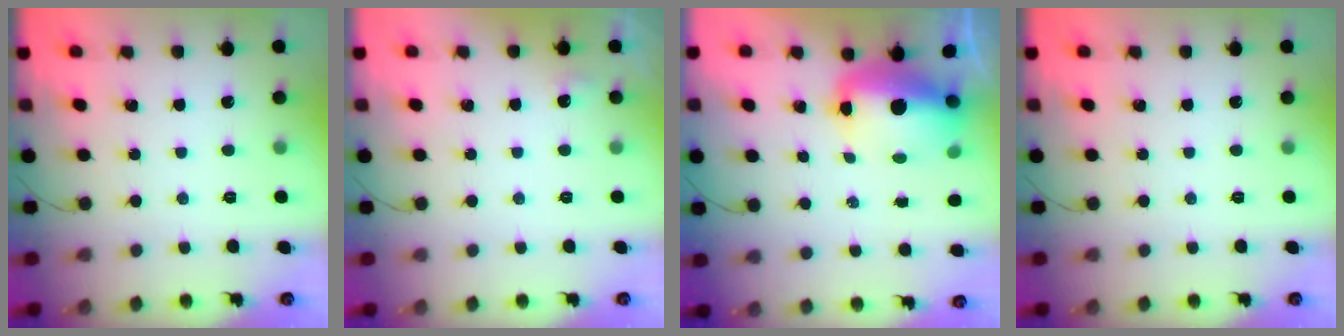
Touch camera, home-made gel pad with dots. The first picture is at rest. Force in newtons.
{"total": 11.5, "press": 3.2, "slide": 11.1}
{"total": 12.2, "press": 11.8, "slide": 2.9}
{"total": 0.0}